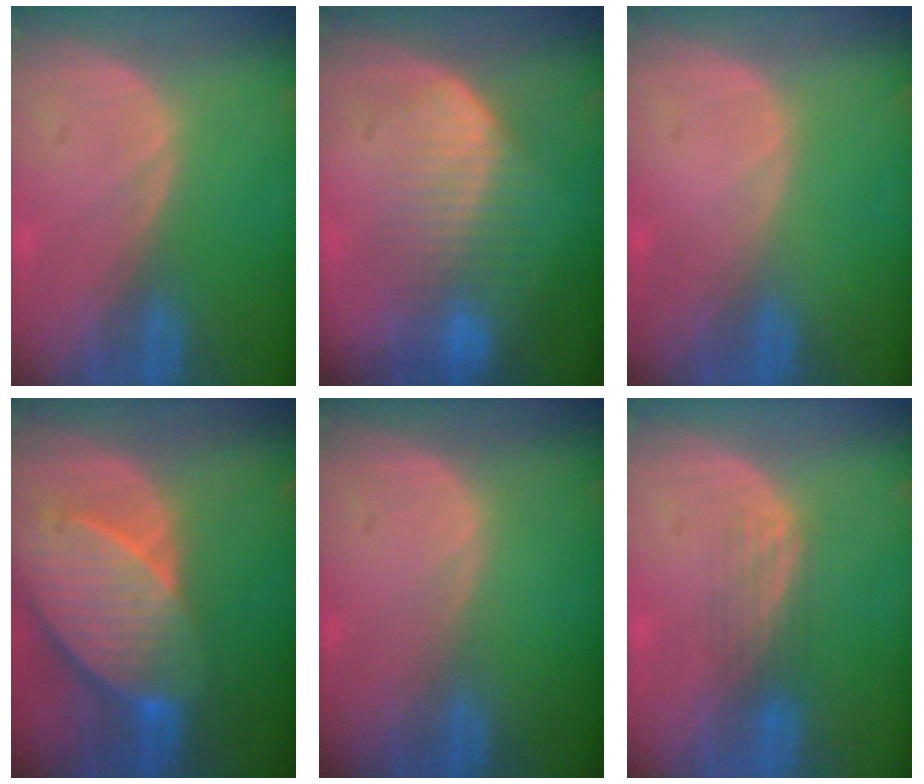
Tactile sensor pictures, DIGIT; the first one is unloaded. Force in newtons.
{"total": 7.5, "press": 7.2, "slide": 2.1}
{"total": 0.0}
{"total": 10.7, "press": 9.4, "slide": 5.2}
{"total": 0.0}
{"total": 2.7, "press": 2.6, "slide": 0.8}